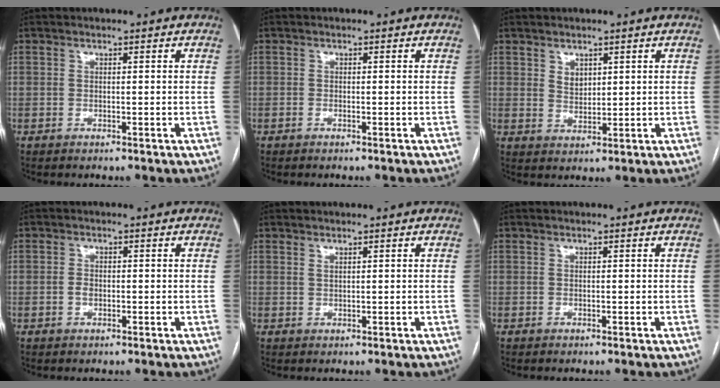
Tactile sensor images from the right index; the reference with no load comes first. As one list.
[{"total": 0.0}, {"total": 2.6, "force": [1.4, 1.7, 1.3], "torque": [-0.027, -0.003, 0.033]}, {"total": 1.5, "force": [-0.4, 1.0, 1.2], "torque": [-0.022, 0.003, -0.007]}, {"total": 0.6, "force": [0.5, 0.1, 0.3], "torque": [-0.009, -0.005, 0.011]}, {"total": 0.0}]